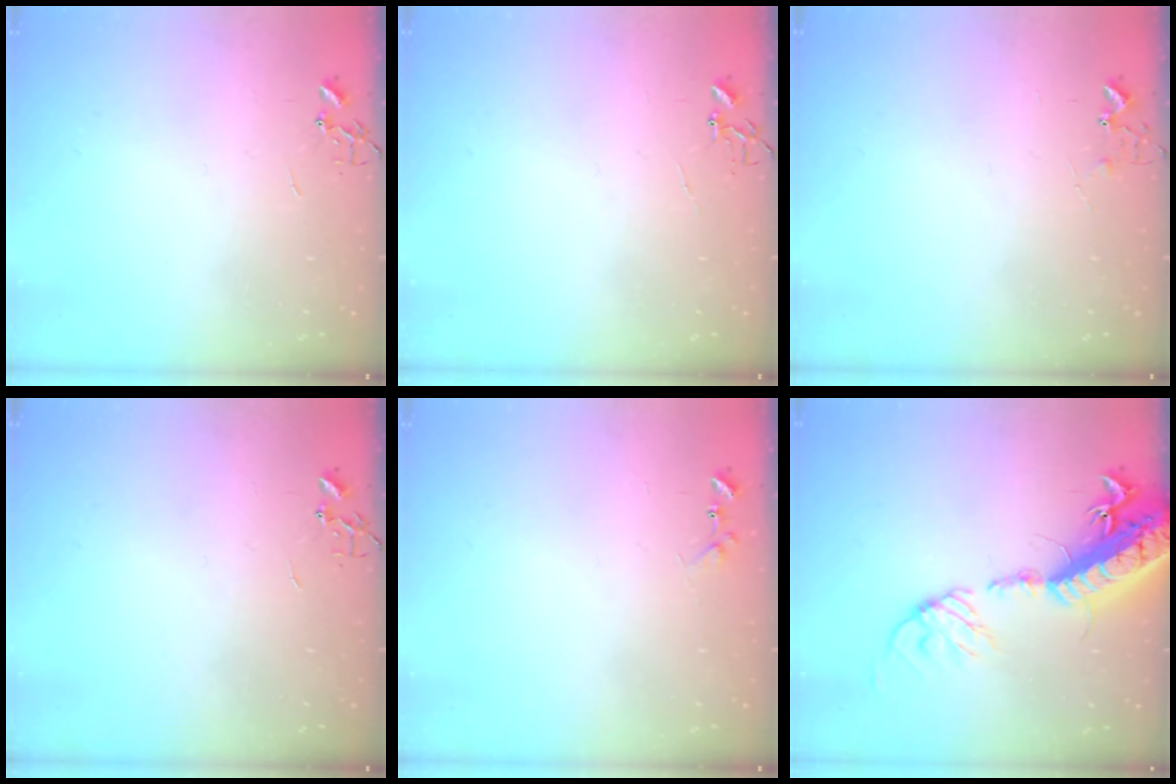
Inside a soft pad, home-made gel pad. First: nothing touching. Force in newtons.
{"total": 4.3, "press": 4.3, "slide": 0.3}
{"total": 5.4, "press": 5.4, "slide": 0.7}
{"total": 0.0}
{"total": 7.1, "press": 7.0, "slide": 0.5}
{"total": 23.1, "press": 22.6, "slide": 4.7}